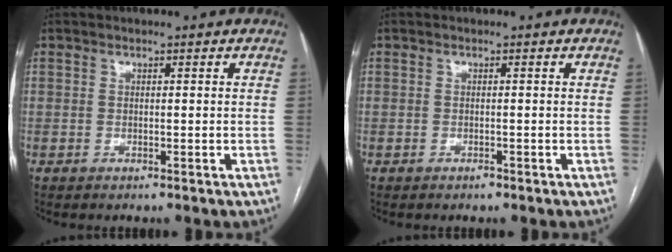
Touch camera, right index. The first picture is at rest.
{"total": 0.0}